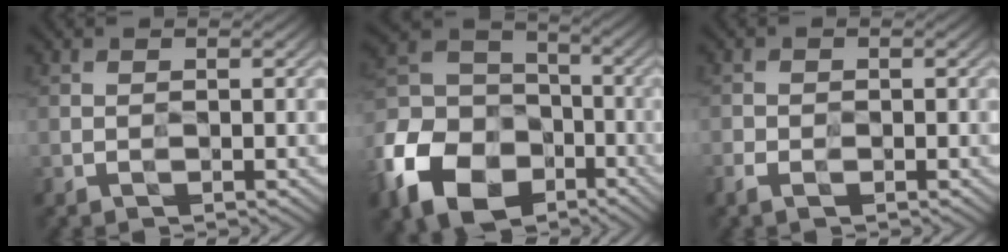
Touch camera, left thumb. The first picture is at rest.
{"total": 15.7, "force": [-7.8, 11.1, 7.9], "torque": [-0.229, -0.044, -0.154]}
{"total": 1.9, "force": [-1.3, 1.0, 0.9], "torque": [-0.016, -0.004, -0.028]}